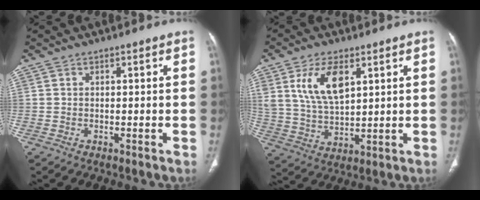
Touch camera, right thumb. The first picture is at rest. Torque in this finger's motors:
{"motor_torque": [0.08, 0.15, 0.69, 0.67, 0.16]}